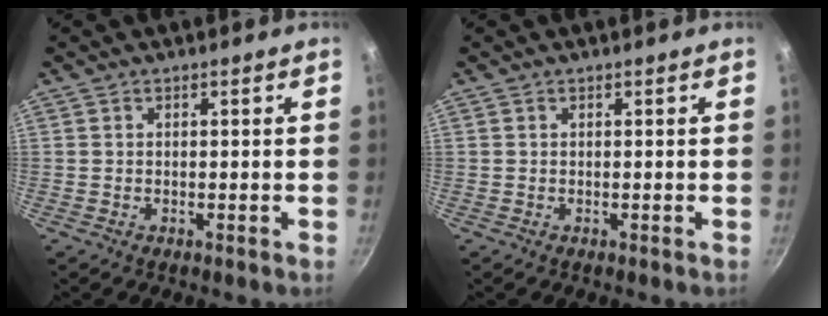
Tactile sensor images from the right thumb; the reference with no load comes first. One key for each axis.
{"total": 0.0}